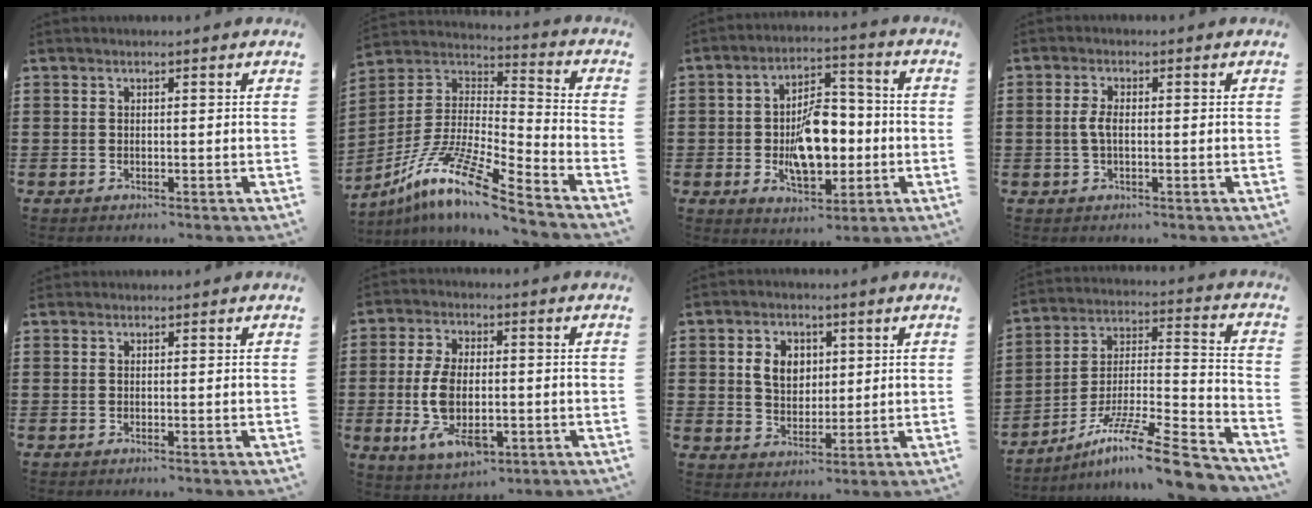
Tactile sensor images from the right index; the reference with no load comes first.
{"total": 12.8, "force": [-9.5, 1.1, 8.4], "torque": [-0.178, 0.001, -0.191]}
{"total": 10.7, "force": [-1.7, 5.9, 8.7], "torque": [-0.147, 0.002, -0.033]}
{"total": 2.7, "force": [-0.1, 1.0, 2.5], "torque": [-0.063, -0.005, -0.008]}
{"total": 0.0}
{"total": 9.4, "force": [-1.8, 4.8, 7.9], "torque": [-0.178, -0.003, -0.034]}
{"total": 5.2, "force": [1.4, 4.1, 2.9], "torque": [-0.065, 0.011, 0.022]}
{"total": 12.7, "force": [-9.8, 1.0, 8.1], "torque": [-0.131, 0.016, -0.184]}